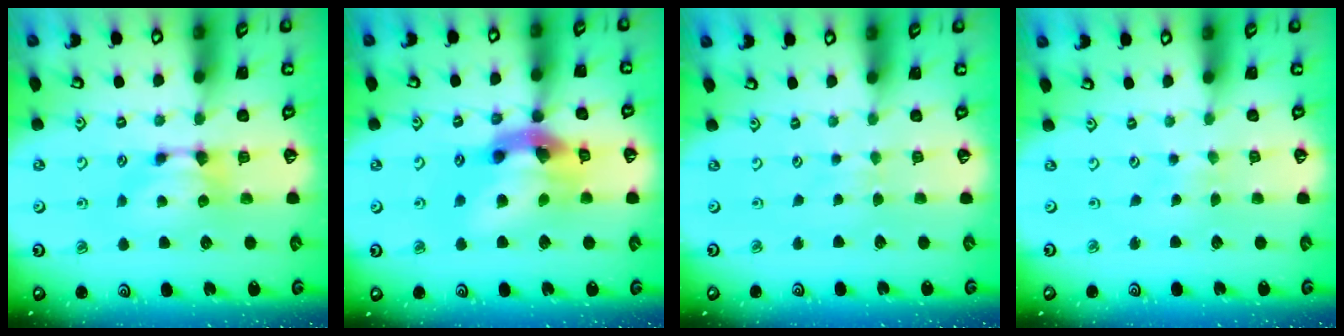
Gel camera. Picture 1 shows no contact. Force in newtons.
{"total": 10.3, "press": 9.8, "slide": 3.1}
{"total": 2.9, "press": 2.9, "slide": 0.4}
{"total": 4.6, "press": 4.6, "slide": 0.1}